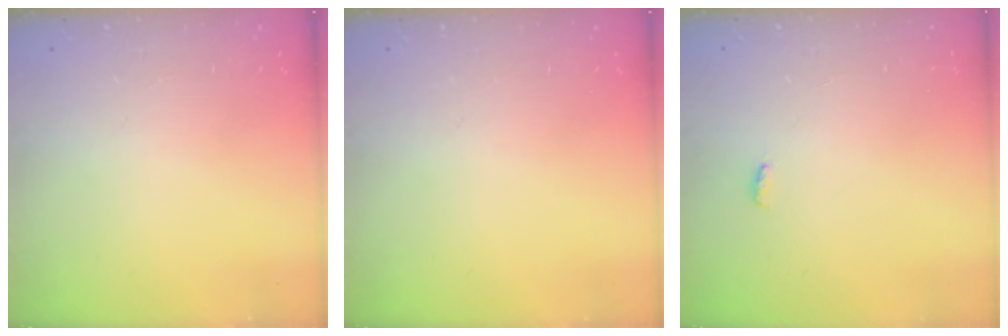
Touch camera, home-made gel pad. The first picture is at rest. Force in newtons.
{"total": 0.0}
{"total": 3.1, "press": 2.7, "slide": 1.5}